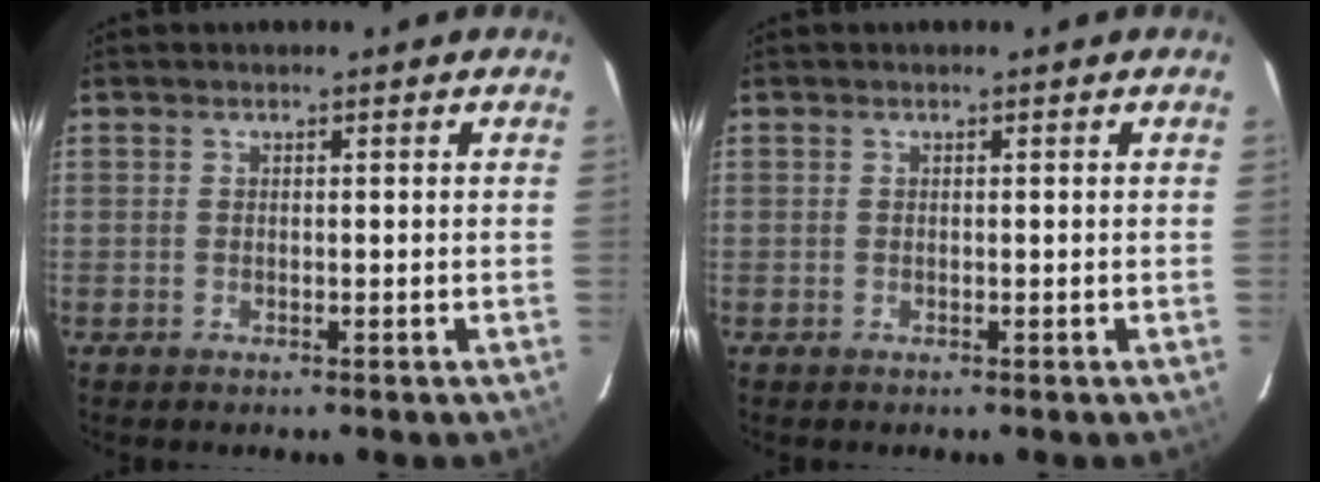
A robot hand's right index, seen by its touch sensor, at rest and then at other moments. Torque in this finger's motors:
{"motor_torque": [-0.03, 0.00, 0.00, 0.01]}